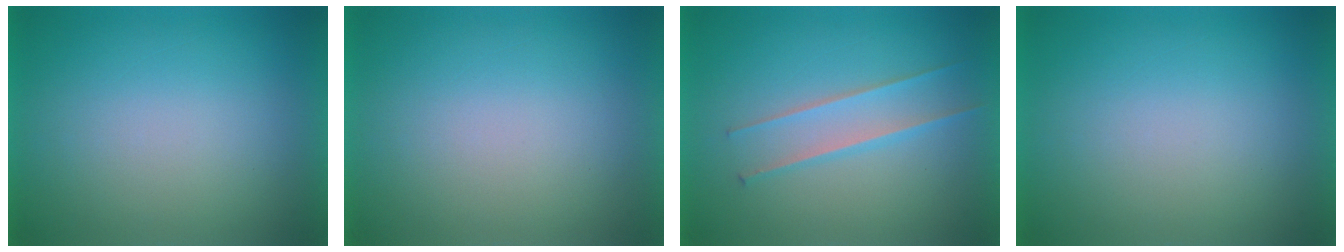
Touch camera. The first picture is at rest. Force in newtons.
{"total": 0.0}
{"total": 2.4}
{"total": 0.0}